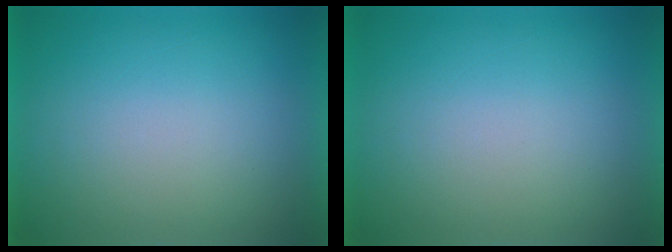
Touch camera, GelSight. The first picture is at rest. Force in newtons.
{"total": 0.0}